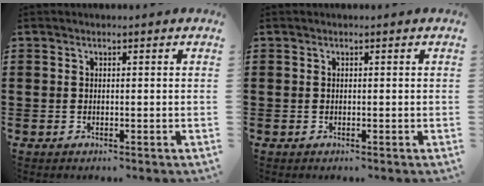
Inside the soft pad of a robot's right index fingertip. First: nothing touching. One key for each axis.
{"total": 0.0}